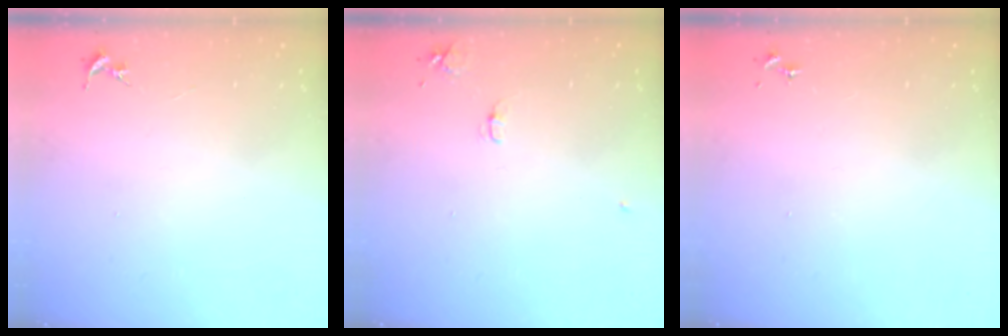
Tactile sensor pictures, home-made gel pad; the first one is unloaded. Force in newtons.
{"total": 5.8, "press": 5.8, "slide": 0.8}
{"total": 0.0}